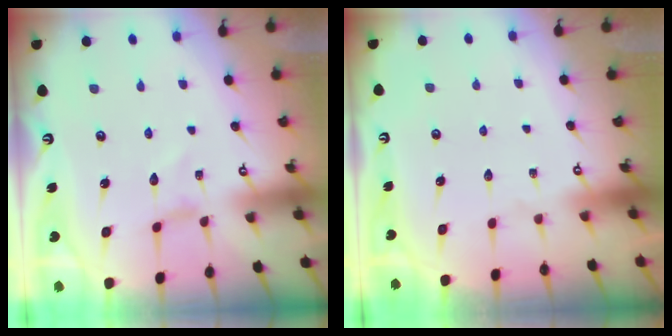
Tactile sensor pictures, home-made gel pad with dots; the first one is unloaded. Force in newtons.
{"total": 0.0}